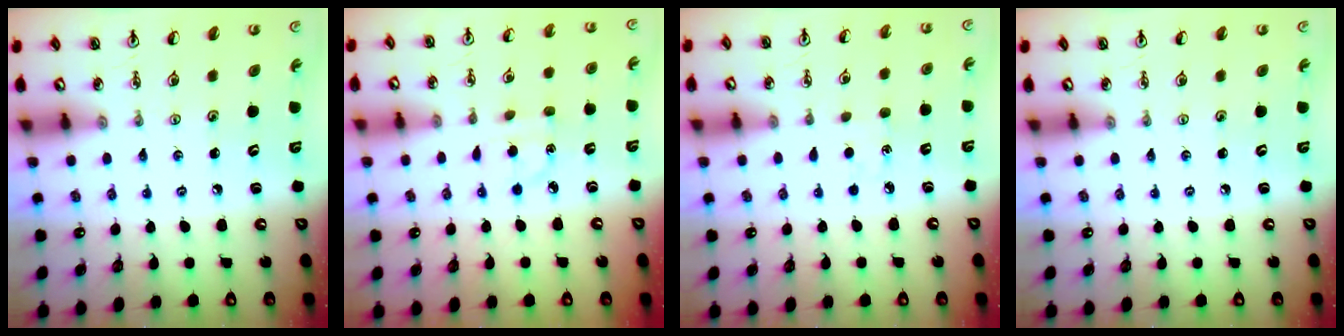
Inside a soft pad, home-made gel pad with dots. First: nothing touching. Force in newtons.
{"total": 4.7, "press": 4.7, "slide": 0.5}
{"total": 2.9, "press": 2.9, "slide": 0.4}
{"total": 0.0}